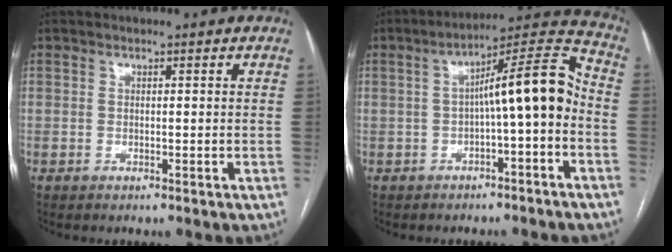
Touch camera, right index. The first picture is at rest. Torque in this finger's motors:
{"motor_torque": [1.70, -0.26, 0.85, 0.17]}